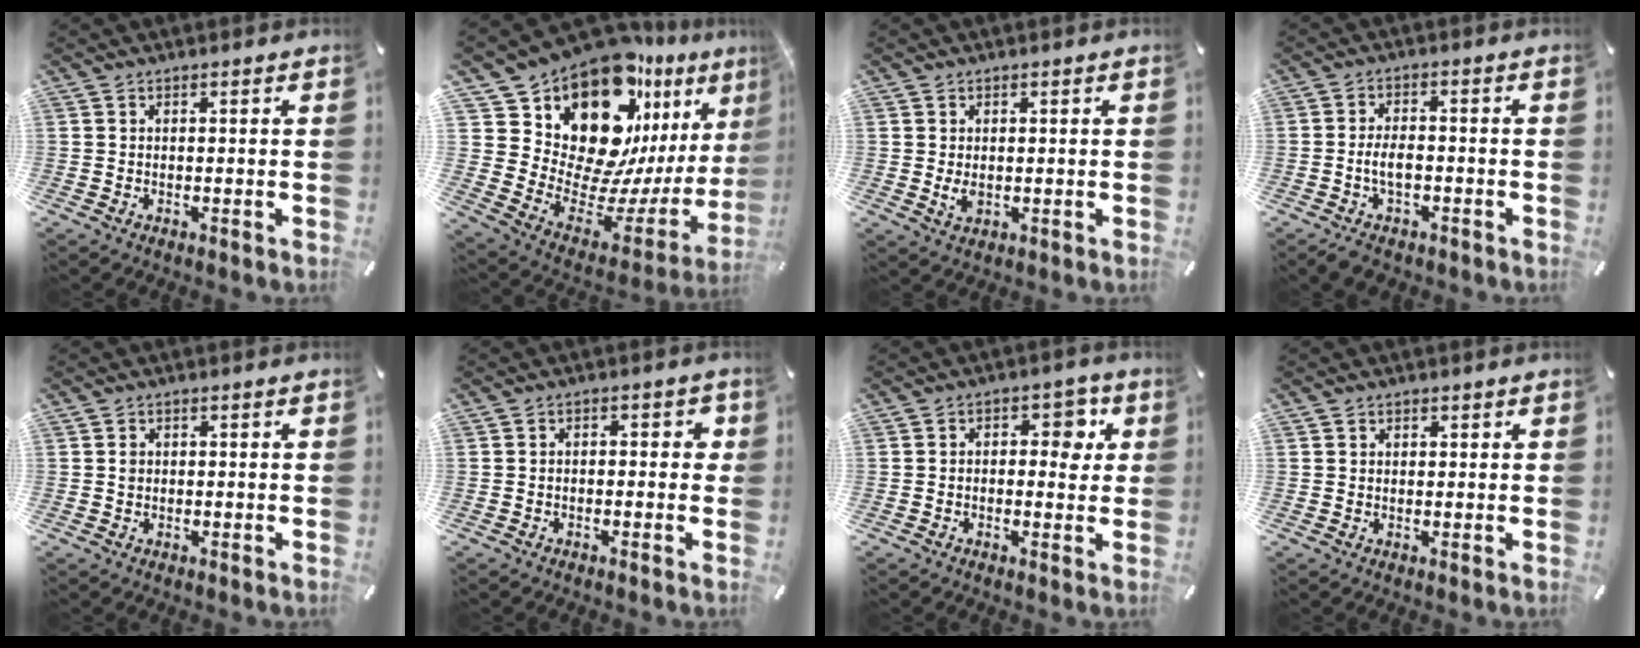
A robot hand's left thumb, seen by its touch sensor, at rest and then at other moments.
{"total": 20.0, "force": [14.5, 10.7, 8.7], "torque": [-0.126, -0.161, 0.262]}
{"total": 2.9, "force": [0.1, 2.3, 1.8], "torque": [-0.032, -0.001, 0.000]}
{"total": 5.4, "force": [-1.8, 3.2, 3.9], "torque": [-0.079, 0.011, -0.035]}
{"total": 1.2, "force": [0.0, 1.1, 0.5], "torque": [-0.002, 0.002, -0.004]}
{"total": 2.7, "force": [-1.1, 1.6, 1.8], "torque": [-0.034, 0.013, -0.025]}
{"total": 6.5, "force": [0.8, 4.3, 4.8], "torque": [-0.050, -0.001, 0.001]}
{"total": 1.5, "force": [0.4, 1.4, 0.2], "torque": [0.003, 0.002, 0.002]}